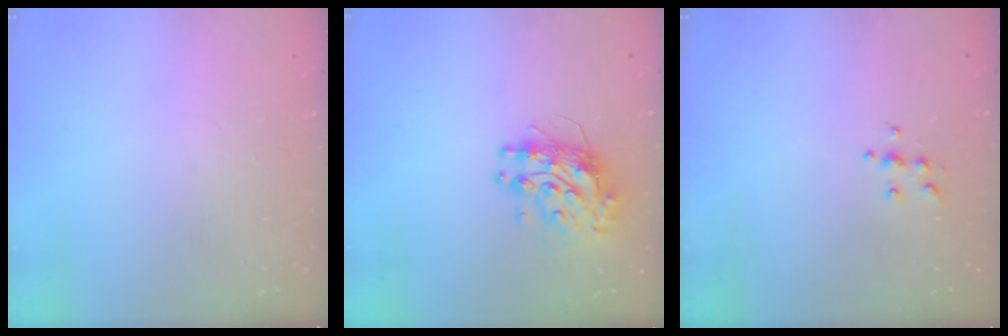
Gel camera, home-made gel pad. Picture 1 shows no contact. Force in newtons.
{"total": 9.1, "press": 9.1, "slide": 0.8}
{"total": 4.3, "press": 4.3, "slide": 0.6}